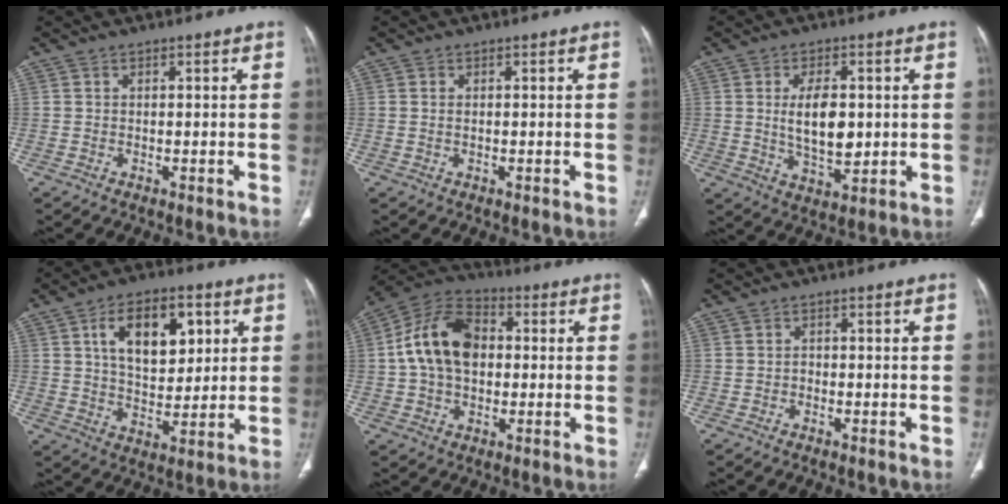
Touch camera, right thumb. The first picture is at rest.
{"total": 0.6, "force": [0.1, 0.3, 0.5], "torque": [-0.019, 0.004, 0.006]}
{"total": 9.4, "force": [0.9, 4.9, 7.9], "torque": [-0.124, -0.014, 0.023]}
{"total": 13.7, "force": [4.7, 7.7, 10.3], "torque": [-0.127, -0.012, 0.080]}
{"total": 14.5, "force": [1.0, 9.9, 10.5], "torque": [-0.176, 0.027, 0.008]}
{"total": 0.6, "force": [-0.3, 0.4, 0.3], "torque": [-0.002, 0.003, -0.008]}